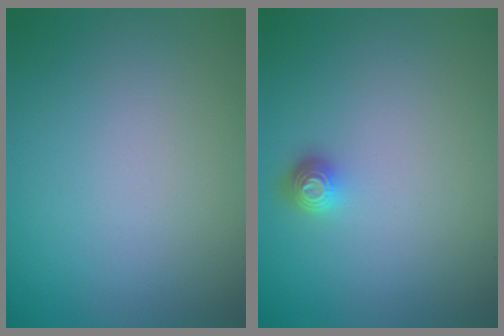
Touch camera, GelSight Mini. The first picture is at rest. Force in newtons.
{"total": 1.4, "press": 1.1, "slide": 0.9}